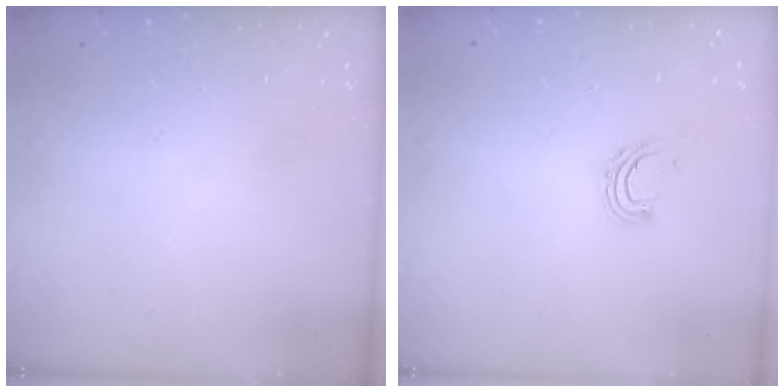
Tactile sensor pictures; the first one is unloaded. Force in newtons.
{"total": 4.9, "press": 4.9, "slide": 0.5}